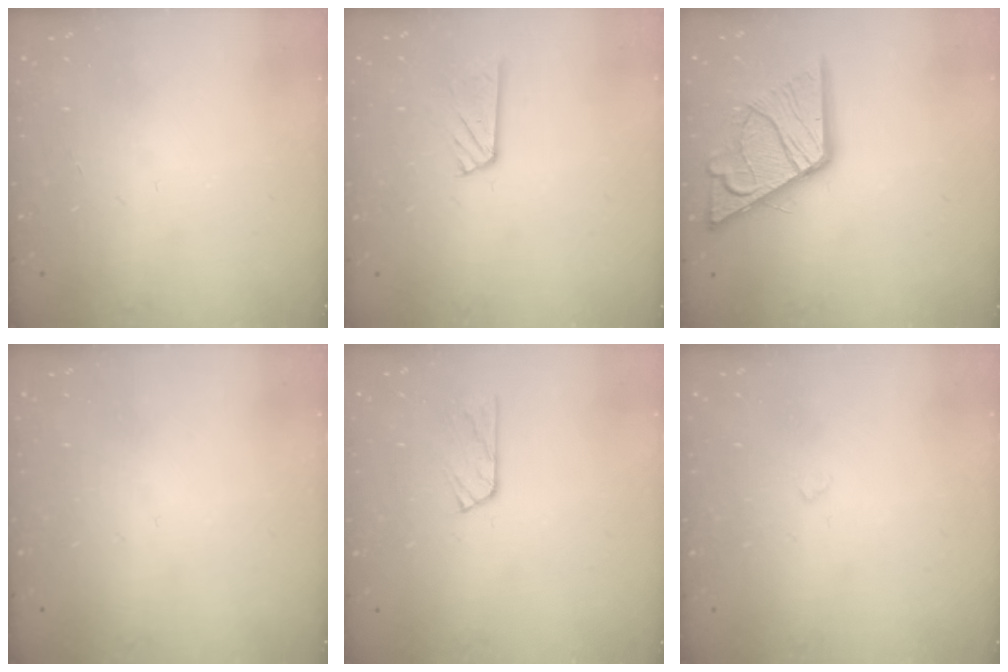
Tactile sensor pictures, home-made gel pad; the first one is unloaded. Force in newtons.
{"total": 7.0, "press": 7.0, "slide": 0.5}
{"total": 17.6, "press": 17.5, "slide": 1.8}
{"total": 0.0}
{"total": 5.1, "press": 5.1, "slide": 0.5}
{"total": 2.4, "press": 2.4, "slide": 0.3}